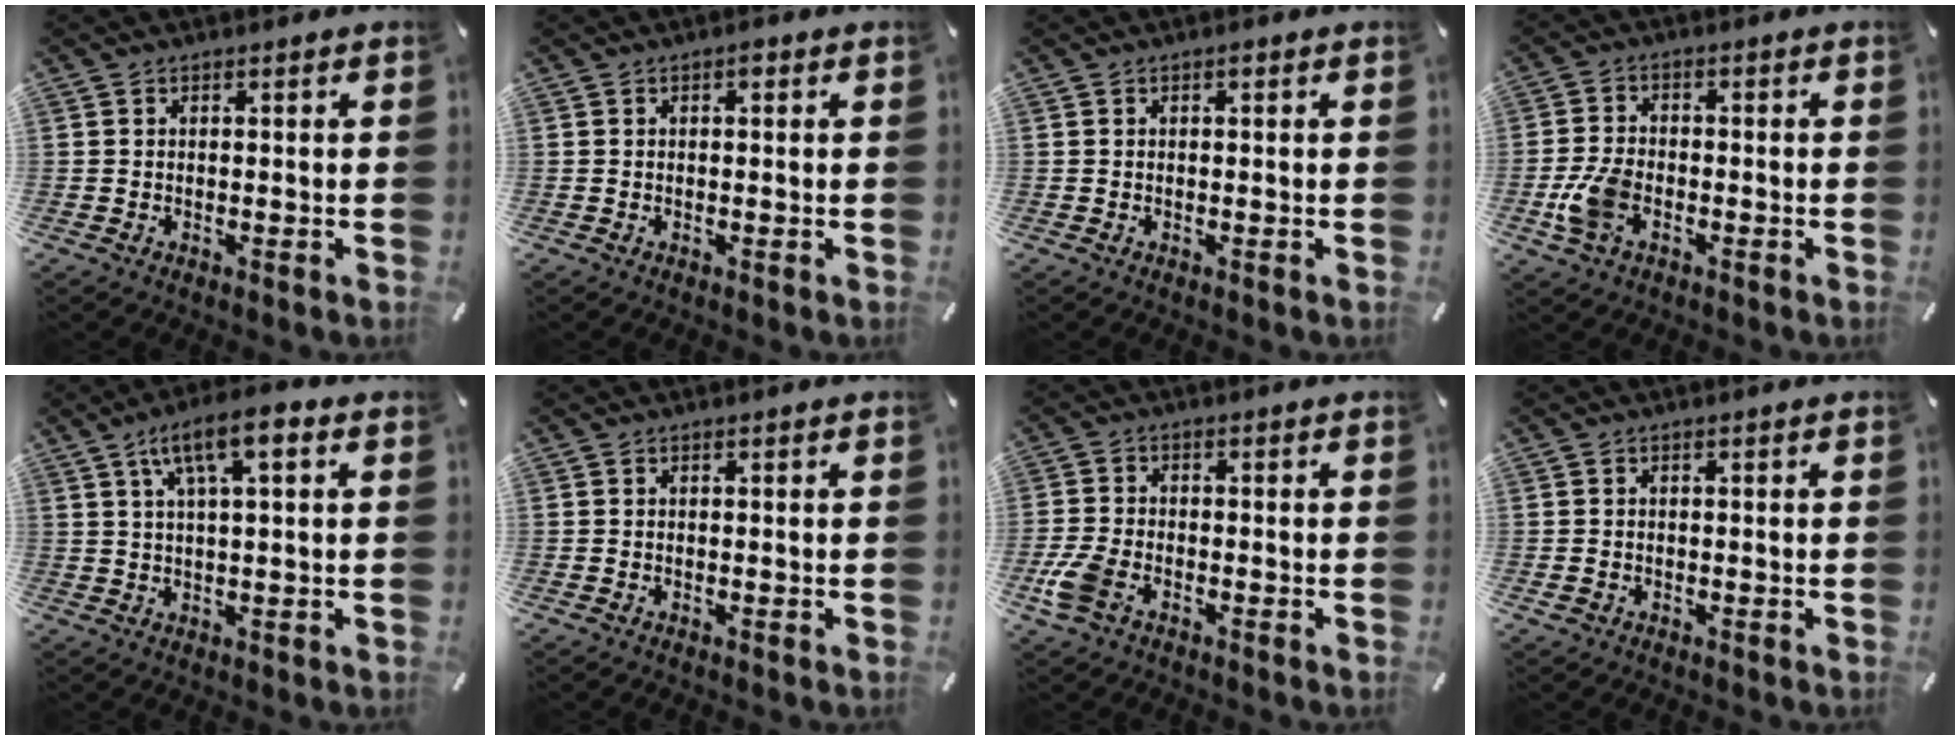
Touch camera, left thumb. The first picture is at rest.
{"total": 1.1, "force": [0.2, 0.6, 0.9], "torque": [-0.019, 0.006, 0.002]}
{"total": 0.6, "force": [0.1, 0.2, 0.5], "torque": [-0.010, 0.003, 0.001]}
{"total": 7.2, "force": [-2.5, 4.6, 5.0], "torque": [-0.110, 0.009, -0.046]}
{"total": 9.0, "force": [3.6, 2.8, 7.8], "torque": [-0.143, 0.005, 0.063]}
{"total": 0.0}
{"total": 6.0, "force": [-3.0, 3.2, 4.1], "torque": [-0.109, 0.000, -0.062]}
{"total": 1.0, "force": [-0.3, 0.9, 0.4], "torque": [-0.007, 0.004, -0.008]}